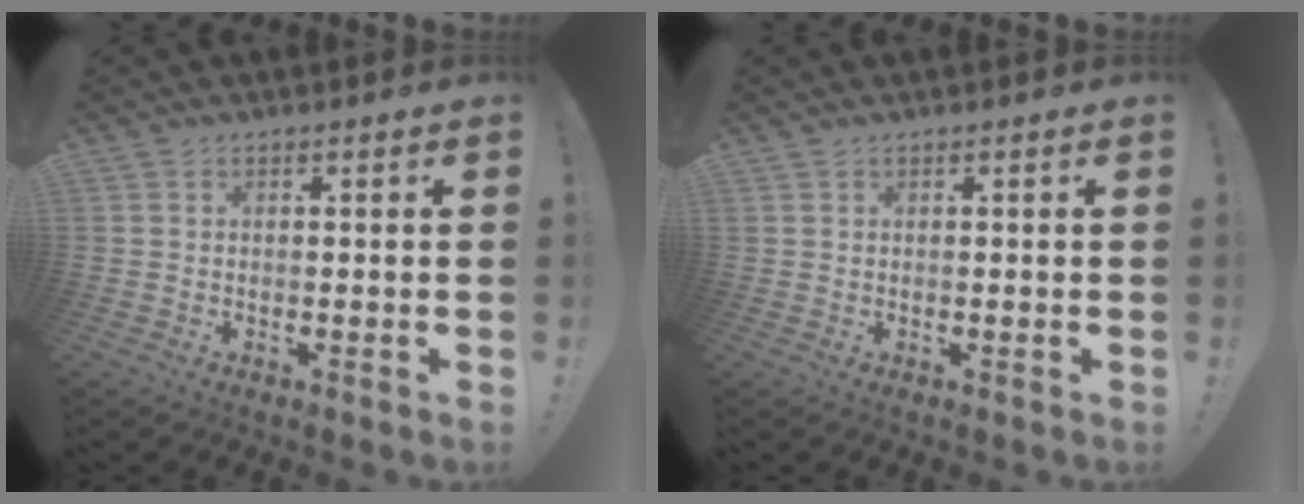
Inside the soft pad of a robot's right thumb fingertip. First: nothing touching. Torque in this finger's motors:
{"motor_torque": [-0.30, -0.08, -0.21, 0.35, -0.01]}